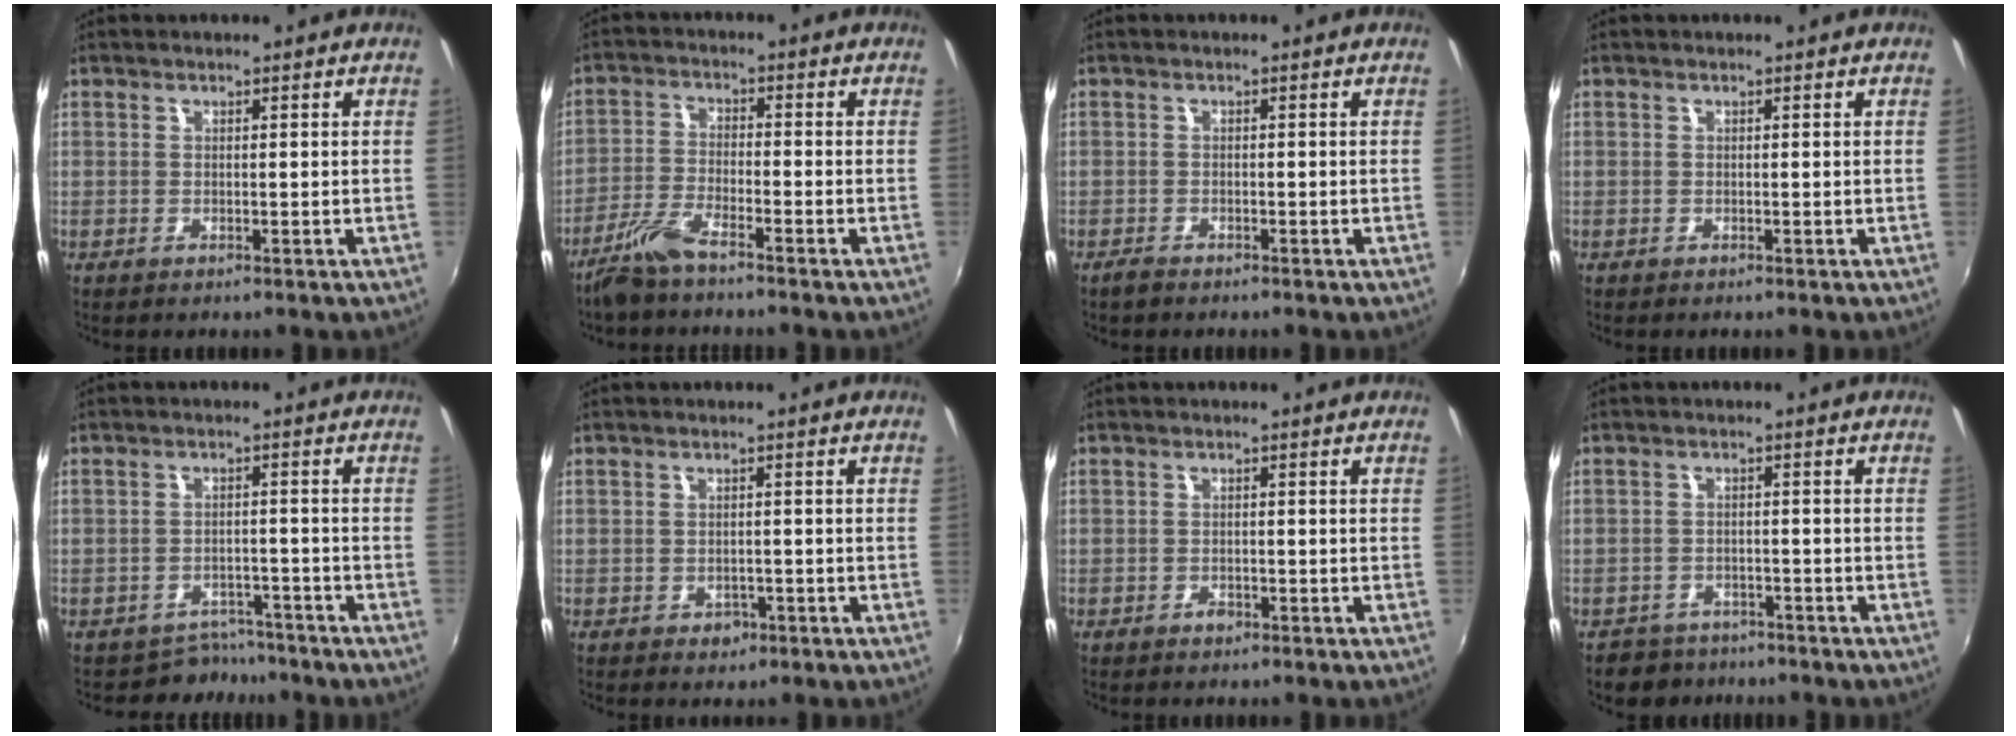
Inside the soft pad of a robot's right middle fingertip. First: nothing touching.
{"total": 6.3, "force": [-5.0, 0.9, 3.7], "torque": [-0.089, -0.005, -0.103]}
{"total": 1.6, "force": [-1.4, 0.5, 0.5], "torque": [-0.018, -0.003, -0.029]}
{"total": 0.0}
{"total": 5.1, "force": [-4.4, 2.6, -0.4], "torque": [0.002, 0.009, -0.065]}
{"total": 2.4, "force": [-1.1, 2.0, 0.9], "torque": [-0.018, -0.003, -0.012]}
{"total": 1.3, "force": [-0.9, 0.8, 0.4], "torque": [-0.008, -0.001, -0.015]}
{"total": 5.3, "force": [-4.4, 2.9, 0.4], "torque": [-0.024, 0.002, -0.072]}